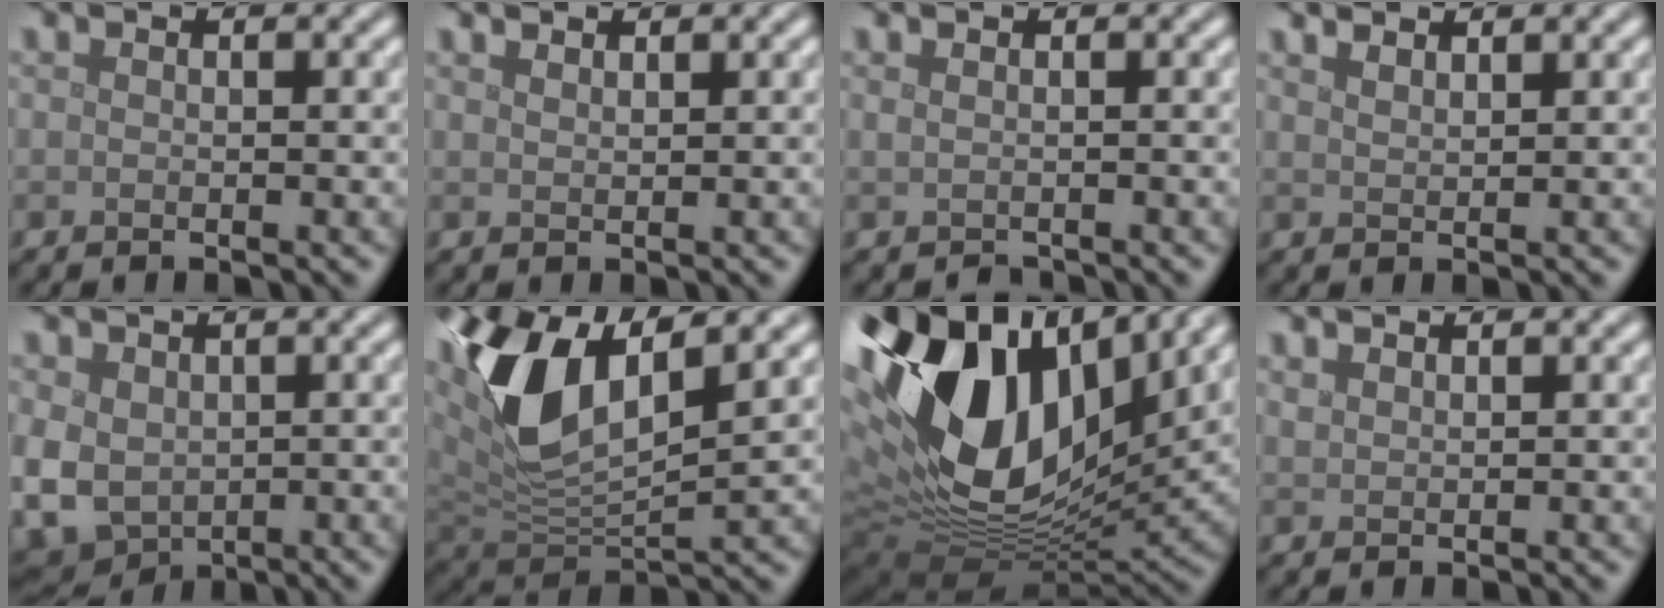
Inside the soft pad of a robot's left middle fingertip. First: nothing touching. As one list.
[{"total": 1.2, "force": [1.1, 0.2, 0.4], "torque": [-0.002, -0.001, 0.016]}, {"total": 0.6, "force": [-0.4, 0.3, 0.2], "torque": [0.000, -0.003, -0.010]}, {"total": 2.2, "force": [1.9, 0.6, 0.9], "torque": [-0.006, 0.005, 0.017]}, {"total": 7.2, "force": [-0.7, 5.6, 4.4], "torque": [-0.102, -0.019, 0.001]}, {"total": 9.8, "force": [4.2, 4.2, 7.8], "torque": [-0.165, 0.006, 0.076]}, {"total": 17.3, "force": [6.0, 10.2, 12.7], "torque": [-0.280, 0.009, 0.107]}, {"total": 1.0, "force": [1.0, 0.2, 0.2], "torque": [-0.006, 0.000, 0.023]}]